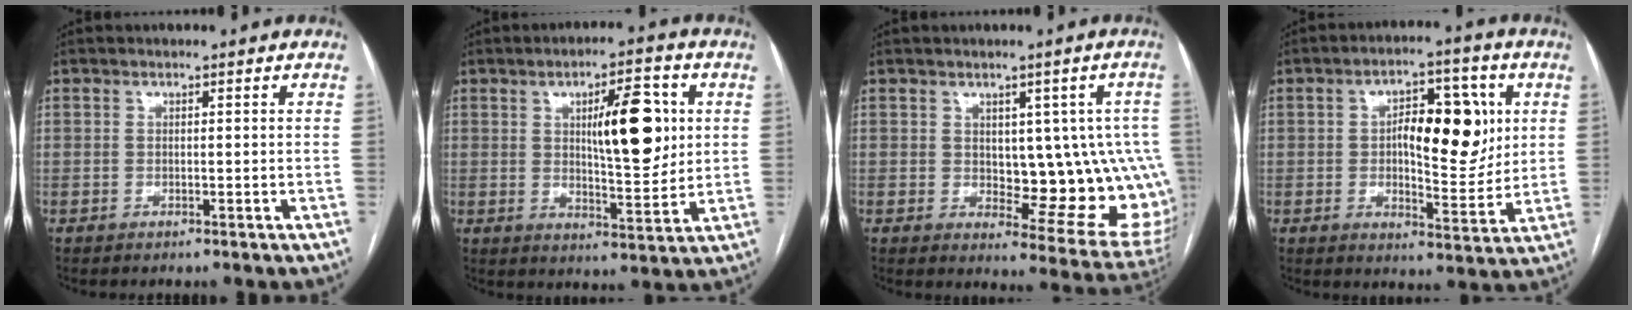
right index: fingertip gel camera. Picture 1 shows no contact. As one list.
[{"total": 11.3, "force": [2.7, 3.0, 10.6], "torque": [-0.159, 0.006, 0.046]}, {"total": 13.0, "force": [0.6, 5.9, 11.5], "torque": [-0.109, 0.007, 0.021]}, {"total": 12.0, "force": [2.1, 4.7, 10.9], "torque": [-0.157, 0.016, 0.036]}]